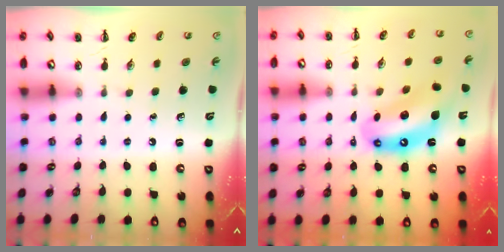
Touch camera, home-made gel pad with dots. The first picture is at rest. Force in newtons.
{"total": 13.0, "press": 12.4, "slide": 3.9}